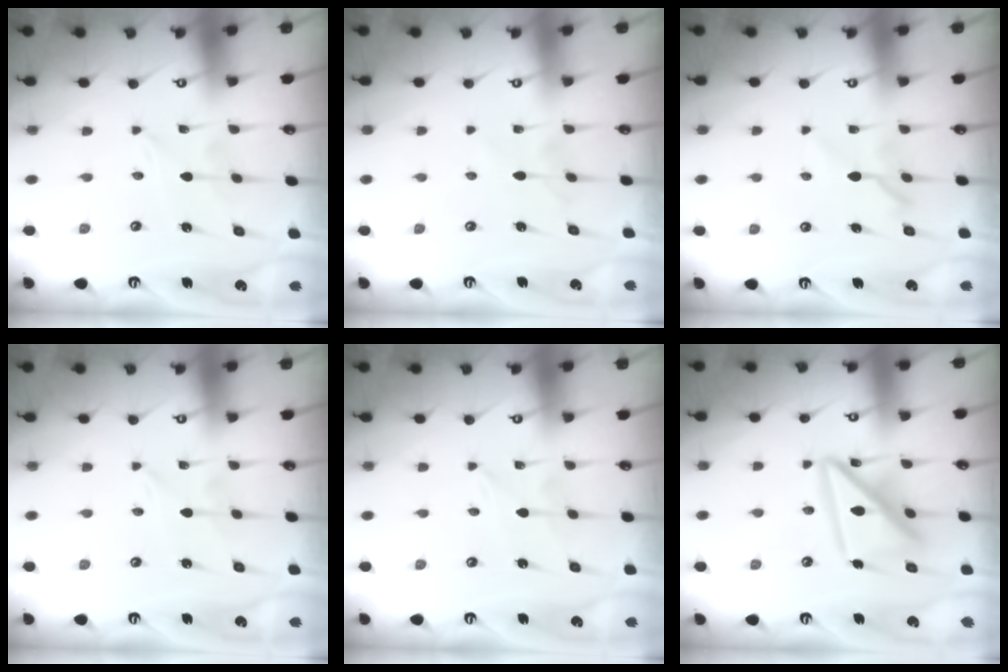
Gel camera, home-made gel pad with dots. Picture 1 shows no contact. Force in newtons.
{"total": 5.1, "press": 5.0, "slide": 0.7}
{"total": 6.8, "press": 6.8, "slide": 0.9}
{"total": 0.0}
{"total": 0.0}
{"total": 15.0, "press": 14.9, "slide": 1.6}